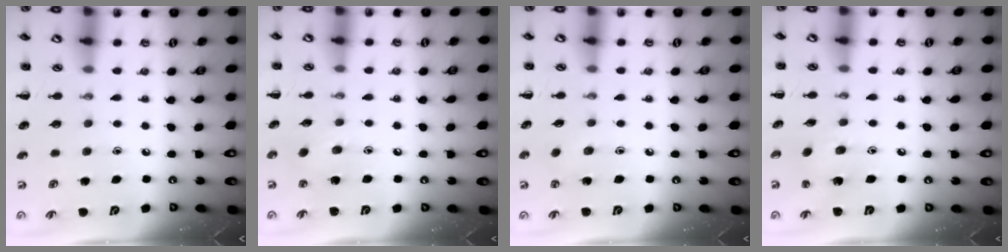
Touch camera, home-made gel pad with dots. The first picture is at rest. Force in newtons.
{"total": 5.4, "press": 5.2, "slide": 1.4}
{"total": 3.0, "press": 2.9, "slide": 0.9}
{"total": 2.9, "press": 2.8, "slide": 0.5}